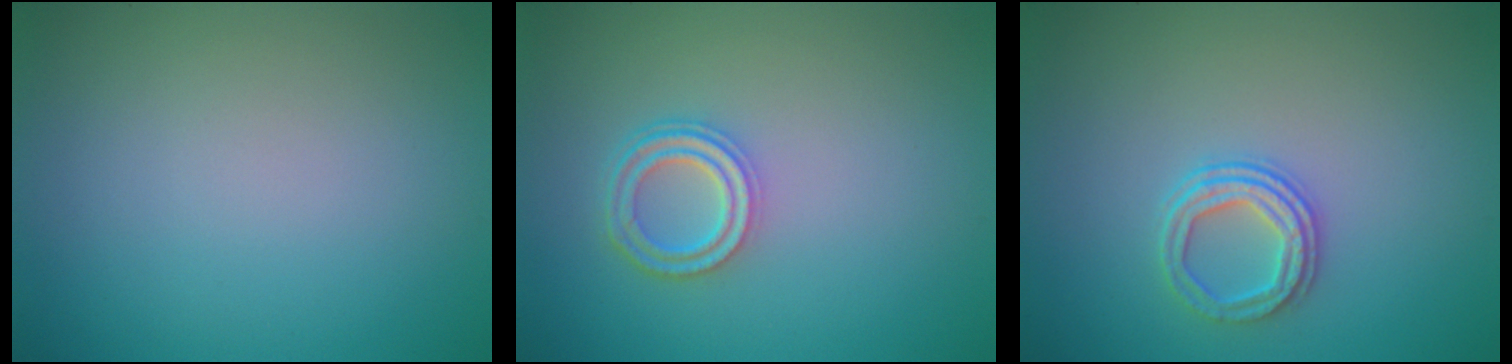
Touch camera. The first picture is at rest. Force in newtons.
{"total": 3.3, "press": 2.6, "slide": 2.1}
{"total": 2.7, "press": 2.4, "slide": 1.2}